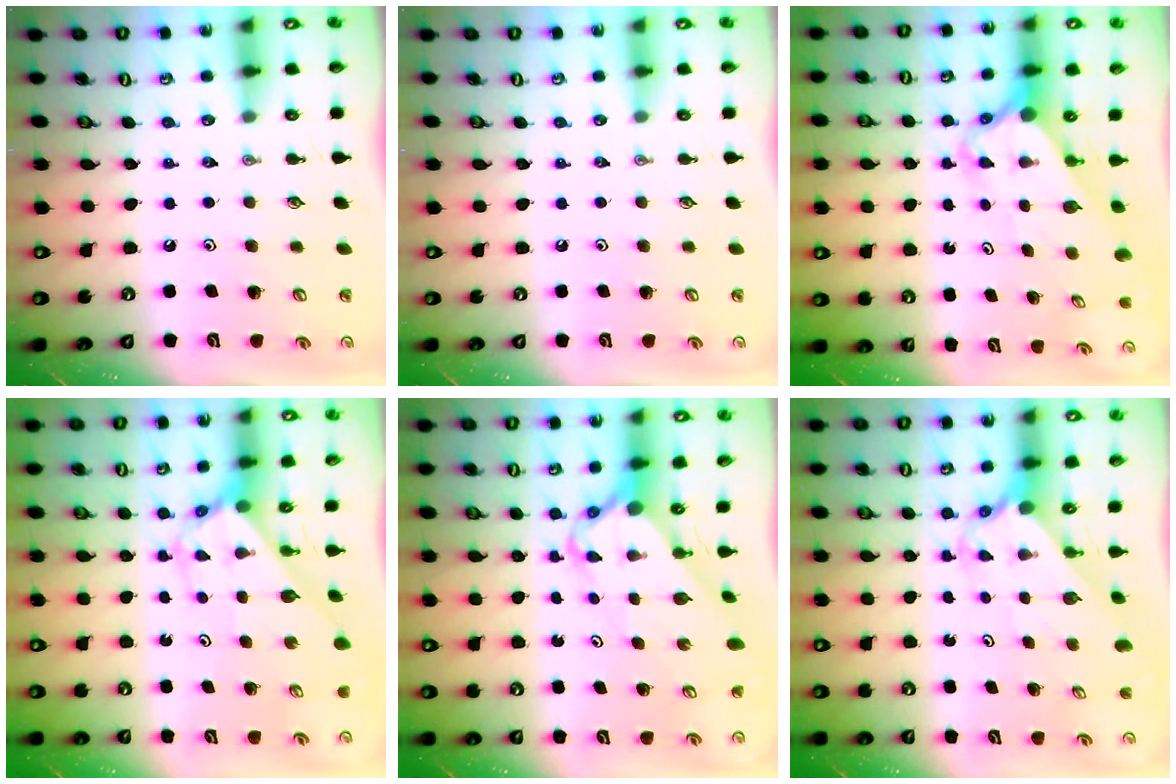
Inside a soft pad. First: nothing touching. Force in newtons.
{"total": 0.0}
{"total": 3.1, "press": 3.1, "slide": 0.2}
{"total": 2.7, "press": 2.7, "slide": 0.1}
{"total": 4.6, "press": 4.6, "slide": 0.3}
{"total": 2.4, "press": 2.3, "slide": 0.3}